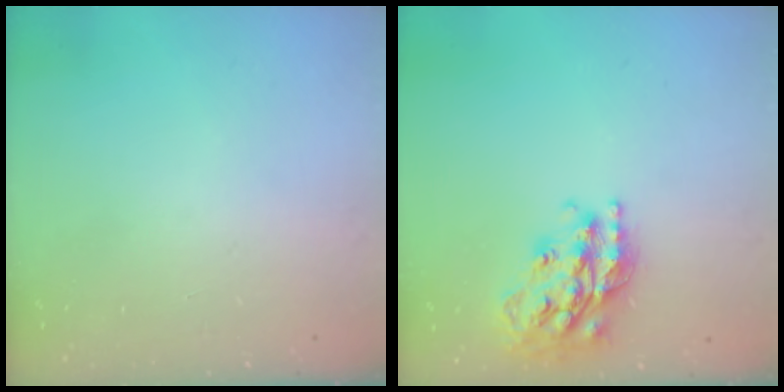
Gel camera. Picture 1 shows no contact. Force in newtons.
{"total": 19.6, "press": 19.6, "slide": 1.4}